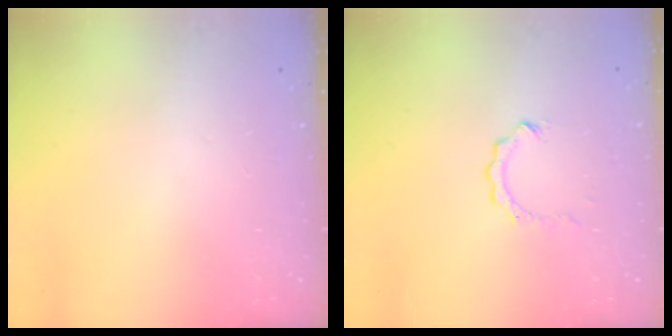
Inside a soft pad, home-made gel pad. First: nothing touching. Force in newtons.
{"total": 2.7, "press": 2.7, "slide": 0.3}